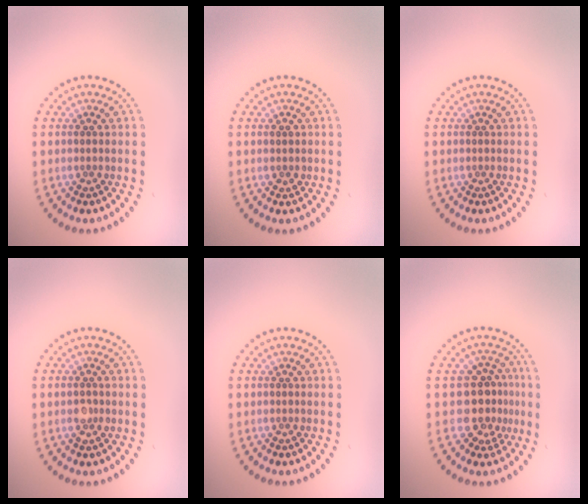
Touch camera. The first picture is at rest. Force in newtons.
{"total": 0.8, "press": 0.8, "slide": 0.1}
{"total": 0.0}
{"total": 1.4, "press": 1.3, "slide": 0.3}
{"total": 0.0}
{"total": 4.0, "press": 3.5, "slide": 1.9}